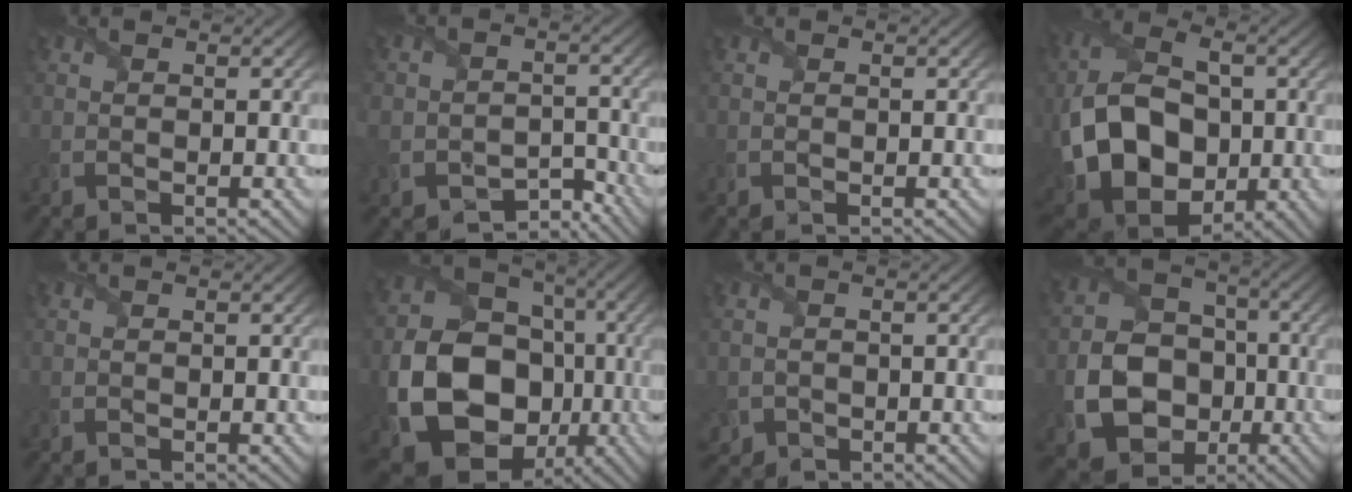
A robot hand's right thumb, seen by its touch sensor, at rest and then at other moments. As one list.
[{"total": 6.6, "force": [-4.2, 4.8, 1.8], "torque": [-0.029, -0.017, -0.061]}, {"total": 0.0}, {"total": 15.5, "force": [-1.5, 10.9, 10.9], "torque": [-0.241, -0.013, -0.032]}, {"total": 0.0}, {"total": 17.0, "force": [-4.1, 13.7, 9.2], "torque": [-0.200, -0.052, -0.059]}, {"total": 1.8, "force": [-0.9, 1.5, 0.1], "torque": [0.001, -0.010, -0.019]}, {"total": 11.7, "force": [-3.2, 9.5, 6.0], "torque": [-0.141, -0.024, -0.064]}]